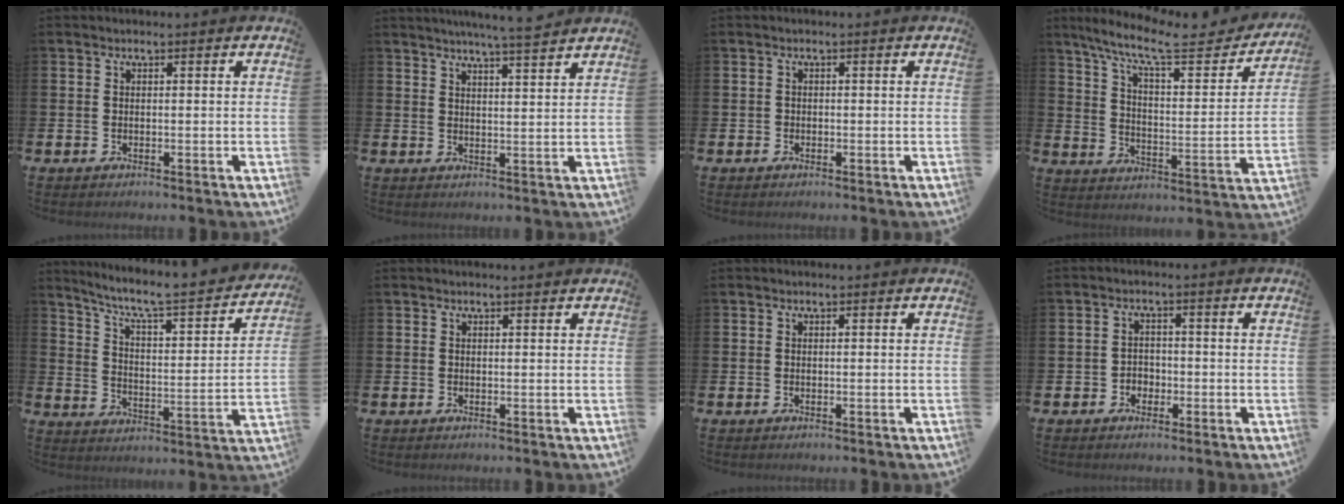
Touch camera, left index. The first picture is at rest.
{"total": 5.1, "force": [4.9, -0.9, 1.2], "torque": [-0.027, -0.028, 0.084]}
{"total": 0.6, "force": [-0.3, 0.5, 0.1], "torque": [-0.008, 0.006, -0.007]}
{"total": 10.2, "force": [8.4, 2.1, 5.2], "torque": [-0.124, -0.048, 0.137]}
{"total": 6.8, "force": [5.9, 0.9, 3.3], "torque": [-0.088, -0.048, 0.090]}
{"total": 0.0}
{"total": 0.0}
{"total": 2.1, "force": [-1.1, 1.6, 0.4], "torque": [-0.010, 0.003, -0.027]}